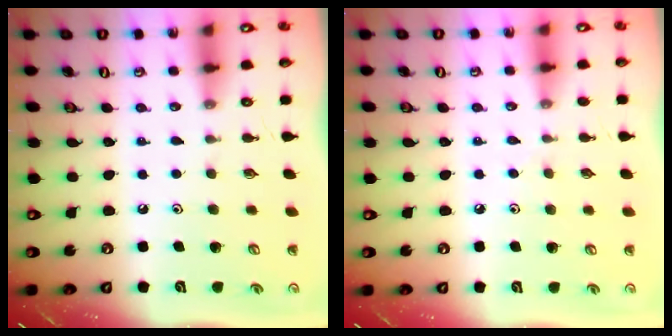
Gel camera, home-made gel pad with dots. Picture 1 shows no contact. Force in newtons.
{"total": 2.9, "press": 2.8, "slide": 0.4}